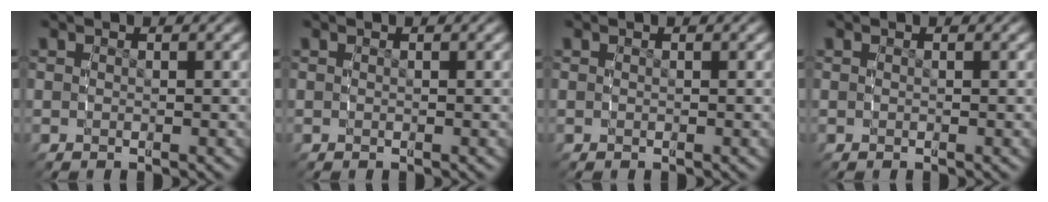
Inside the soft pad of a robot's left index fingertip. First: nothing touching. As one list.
[{"total": 0.0}, {"total": 0.0}, {"total": 0.0}]